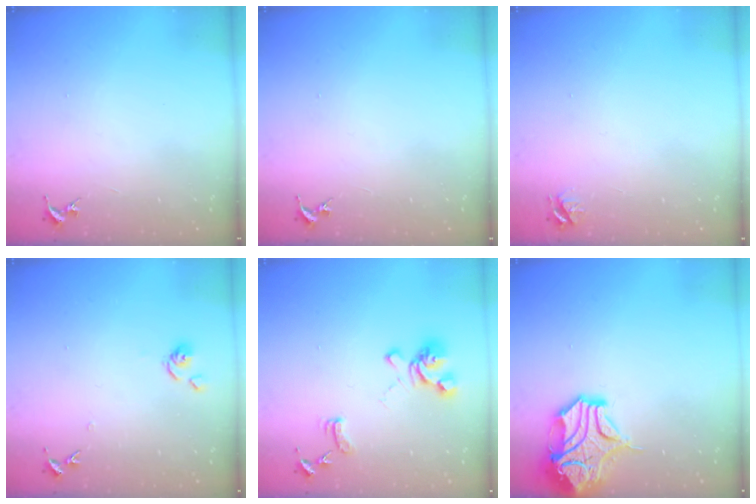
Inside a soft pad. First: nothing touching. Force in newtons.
{"total": 0.0}
{"total": 4.2, "press": 4.1, "slide": 0.5}
{"total": 6.7, "press": 6.7, "slide": 0.6}
{"total": 13.1, "press": 13.0, "slide": 1.2}
{"total": 15.8, "press": 15.6, "slide": 2.5}